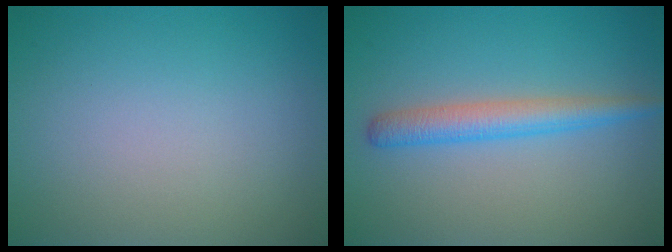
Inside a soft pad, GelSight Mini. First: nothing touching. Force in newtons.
{"total": 3.0, "press": 3.0, "slide": 0.2}